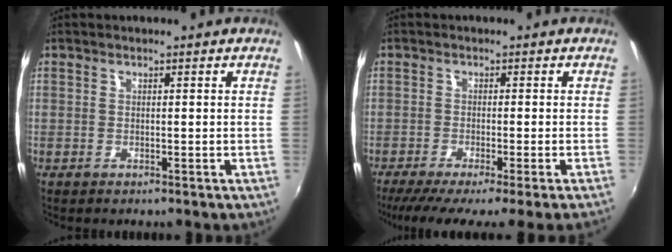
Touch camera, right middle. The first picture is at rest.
{"total": 7.1, "force": [-5.6, -1.5, 4.1], "torque": [-0.089, -0.035, -0.094]}